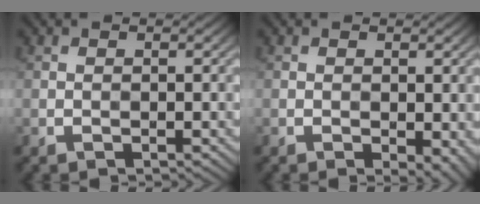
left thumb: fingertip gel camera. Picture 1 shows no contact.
{"total": 2.9, "force": [-1.0, 1.4, 2.3], "torque": [-0.029, -0.009, -0.011]}